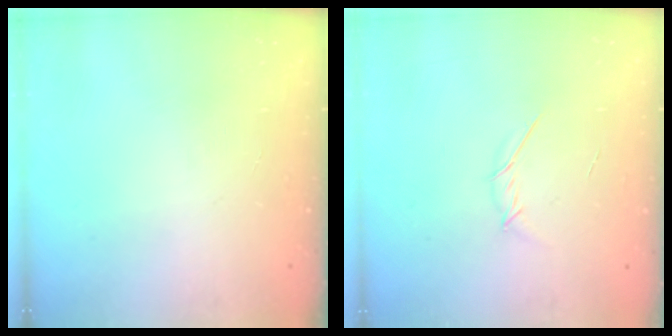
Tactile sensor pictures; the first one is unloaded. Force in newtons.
{"total": 4.2, "press": 4.1, "slide": 1.1}